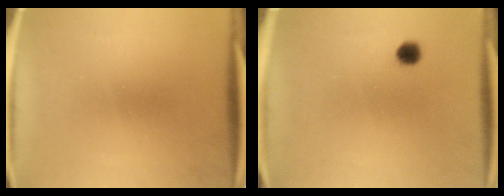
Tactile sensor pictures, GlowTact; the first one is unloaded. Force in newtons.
{"total": 2.2}